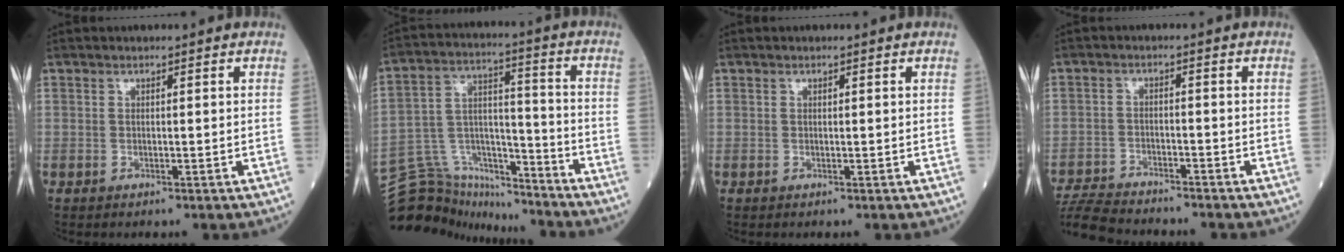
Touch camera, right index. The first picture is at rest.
{"total": 14.3, "force": [-13.6, 4.4, 0.7], "torque": [-0.023, 0.061, -0.230]}
{"total": 0.0}
{"total": 8.7, "force": [-8.4, 0.9, 2.0], "torque": [-0.036, -0.012, -0.148]}